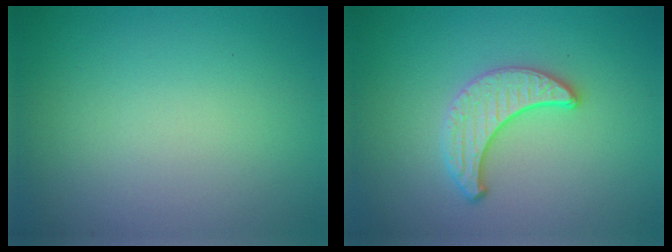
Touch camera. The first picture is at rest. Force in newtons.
{"total": 3.0, "press": 2.8, "slide": 0.9}